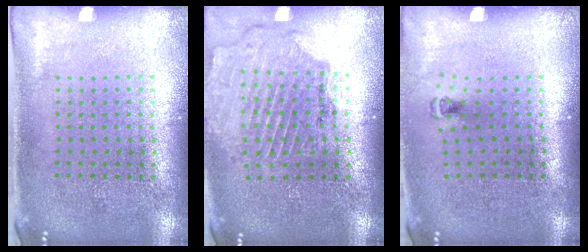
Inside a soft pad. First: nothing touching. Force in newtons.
{"total": 1.6, "press": 1.6, "slide": 0.2}
{"total": 0.5, "press": 0.4, "slide": 0.3}